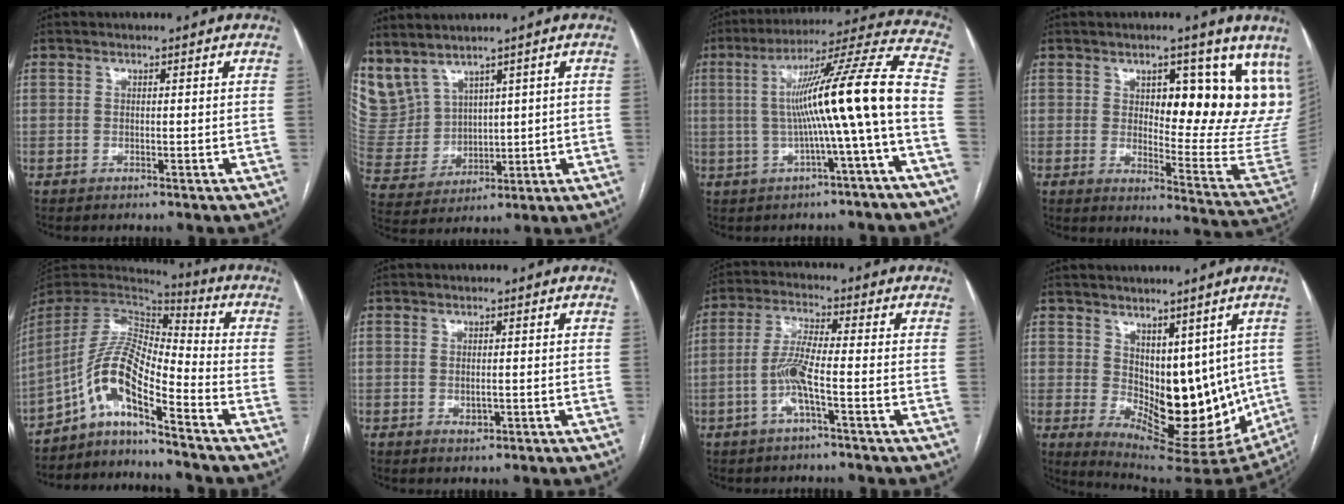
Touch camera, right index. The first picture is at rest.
{"total": 9.3, "force": [7.6, 4.4, 3.1], "torque": [-0.090, 0.010, 0.185]}
{"total": 16.1, "force": [-1.7, -1.2, 15.9], "torque": [-0.242, 0.025, -0.030]}
{"total": 16.4, "force": [8.7, 5.3, 12.8], "torque": [-0.154, -0.020, 0.113]}
{"total": 10.5, "force": [-6.6, 1.5, 8.0], "torque": [-0.161, 0.021, -0.124]}
{"total": 1.4, "force": [-0.3, 0.9, 1.1], "torque": [-0.017, -0.002, 0.001]}
{"total": 6.3, "force": [-2.1, 0.3, 5.9], "torque": [-0.125, 0.007, -0.043]}
{"total": 14.8, "force": [1.3, 8.0, 12.3], "torque": [-0.167, -0.014, 0.047]}